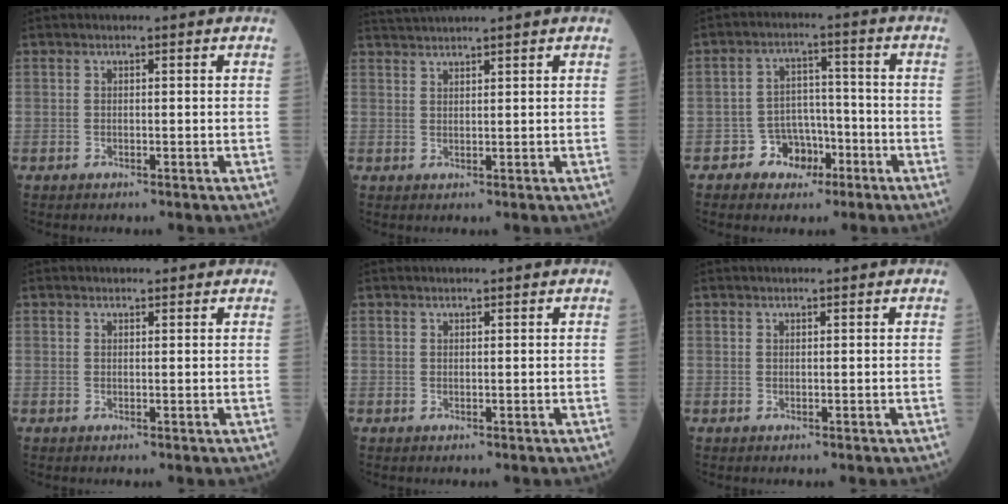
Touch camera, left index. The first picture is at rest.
{"total": 3.9, "force": [3.6, -1.2, 1.0], "torque": [-0.015, 0.023, 0.070]}
{"total": 5.5, "force": [-3.1, 4.3, 1.5], "torque": [-0.020, 0.014, -0.047]}
{"total": 2.4, "force": [2.2, 0.9, 0.4], "torque": [-0.006, 0.012, 0.020]}
{"total": 1.2, "force": [1.1, 0.4, 0.1], "torque": [-0.005, 0.020, 0.018]}
{"total": 1.6, "force": [1.5, 0.1, 0.4], "torque": [-0.008, 0.020, 0.021]}